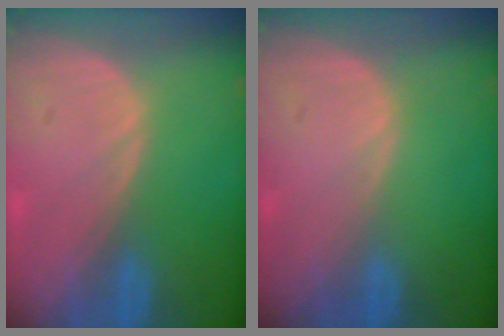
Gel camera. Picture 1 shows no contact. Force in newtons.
{"total": 0.0}